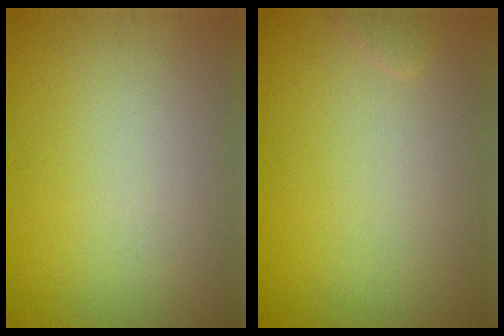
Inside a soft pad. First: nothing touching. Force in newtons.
{"total": 0.6, "press": 0.6, "slide": 0.1}